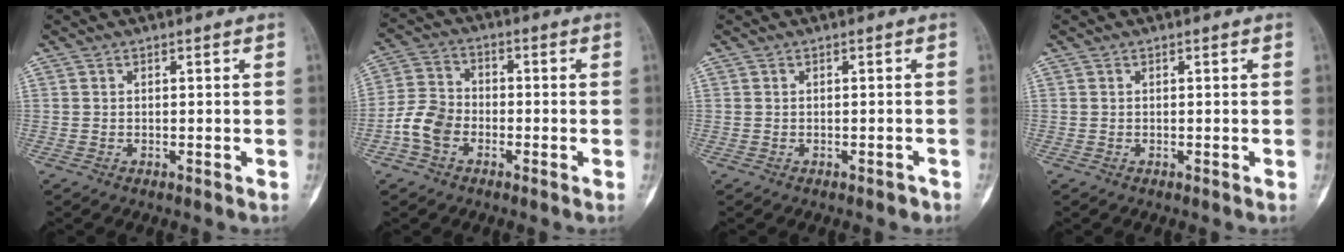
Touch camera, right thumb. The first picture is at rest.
{"total": 7.4, "force": [-2.8, 5.3, 4.3], "torque": [-0.077, 0.022, -0.062]}
{"total": 0.9, "force": [-0.6, 0.5, 0.4], "torque": [-0.008, 0.007, -0.006]}
{"total": 0.0}